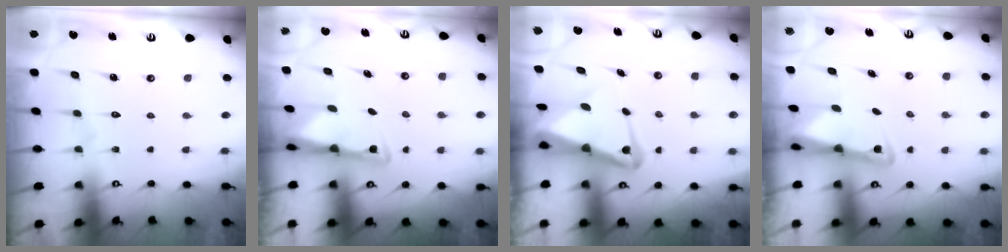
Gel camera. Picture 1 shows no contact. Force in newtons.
{"total": 2.8, "press": 2.8, "slide": 0.6}
{"total": 7.4, "press": 7.3, "slide": 1.3}
{"total": 2.8, "press": 2.7, "slide": 0.6}